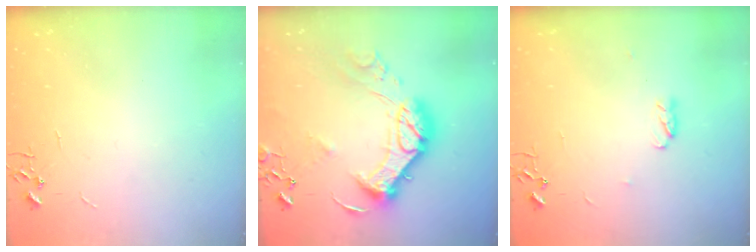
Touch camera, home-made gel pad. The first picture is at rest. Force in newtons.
{"total": 17.9, "press": 17.8, "slide": 1.7}
{"total": 3.7, "press": 3.6, "slide": 0.9}